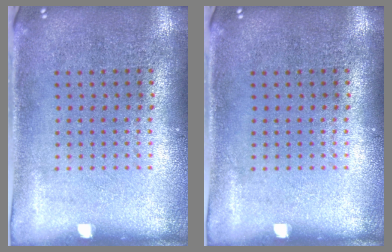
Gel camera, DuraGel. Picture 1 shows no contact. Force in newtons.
{"total": 0.0}